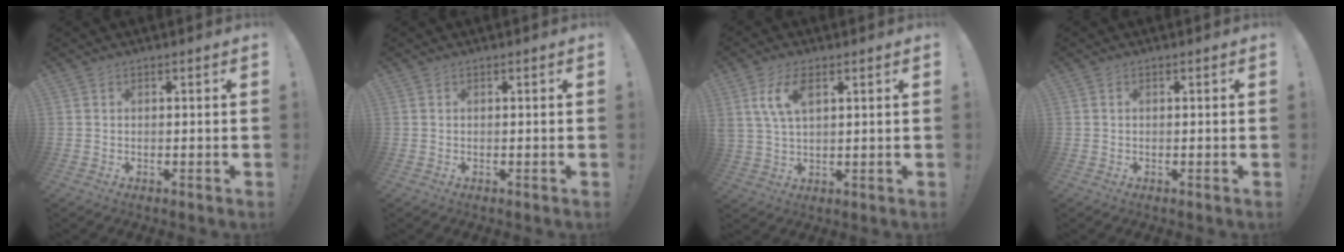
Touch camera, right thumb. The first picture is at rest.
{"total": 0.0}
{"total": 8.0, "force": [3.2, 3.9, 6.2], "torque": [-0.127, -0.005, 0.057]}
{"total": 0.0}